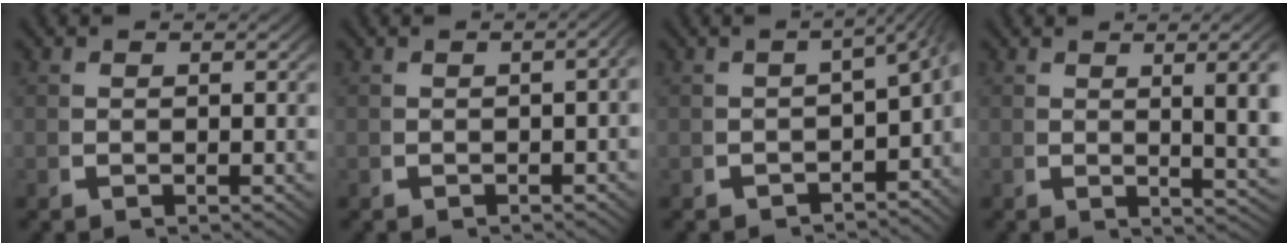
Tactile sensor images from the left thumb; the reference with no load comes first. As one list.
[{"total": 2.5, "force": [-0.7, 1.1, 2.1], "torque": [-0.023, 0.008, -0.009]}, {"total": 6.3, "force": [-1.3, 4.0, 4.7], "torque": [-0.043, 0.015, -0.028]}, {"total": 5.6, "force": [0.8, 2.2, 5.1], "torque": [-0.063, -0.005, 0.015]}]